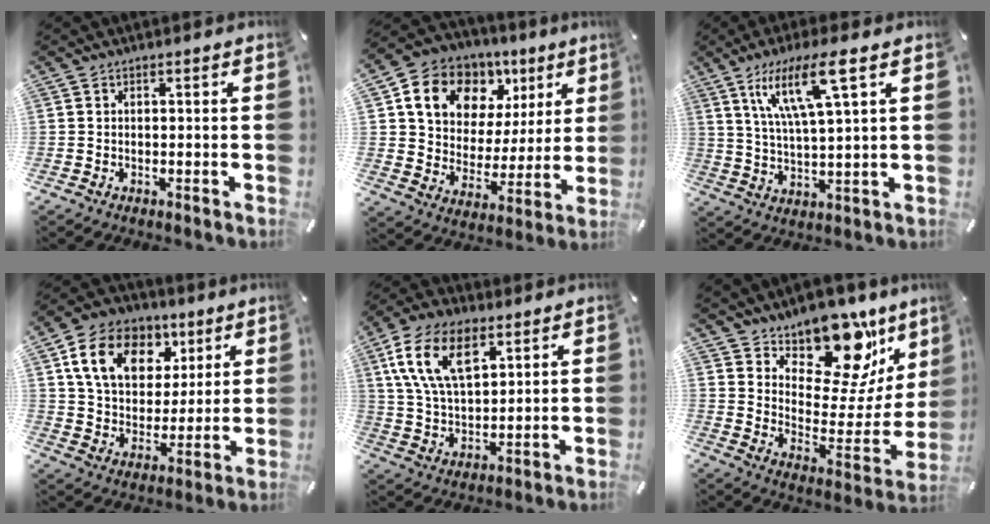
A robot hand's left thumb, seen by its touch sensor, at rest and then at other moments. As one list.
[{"total": 14.3, "force": [7.5, 10.9, 5.4], "torque": [-0.092, -0.039, 0.140]}, {"total": 13.2, "force": [6.6, 2.6, 11.1], "torque": [-0.224, -0.002, 0.110]}, {"total": 14.9, "force": [7.3, 11.0, 6.9], "torque": [-0.130, -0.016, 0.139]}, {"total": 14.6, "force": [6.9, 8.3, 9.8], "torque": [-0.218, -0.005, 0.127]}, {"total": 17.2, "force": [13.4, 8.5, 6.7], "torque": [-0.089, -0.123, 0.225]}]